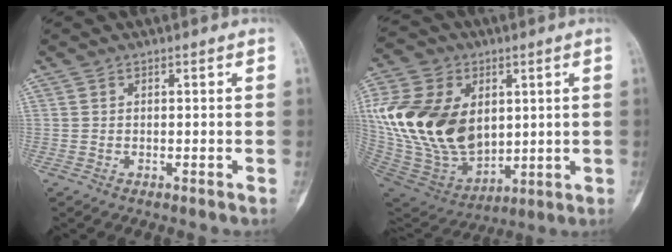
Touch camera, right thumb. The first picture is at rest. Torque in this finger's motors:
{"motor_torque": [-0.77, 2.60, 2.24, 0.54, 0.66]}